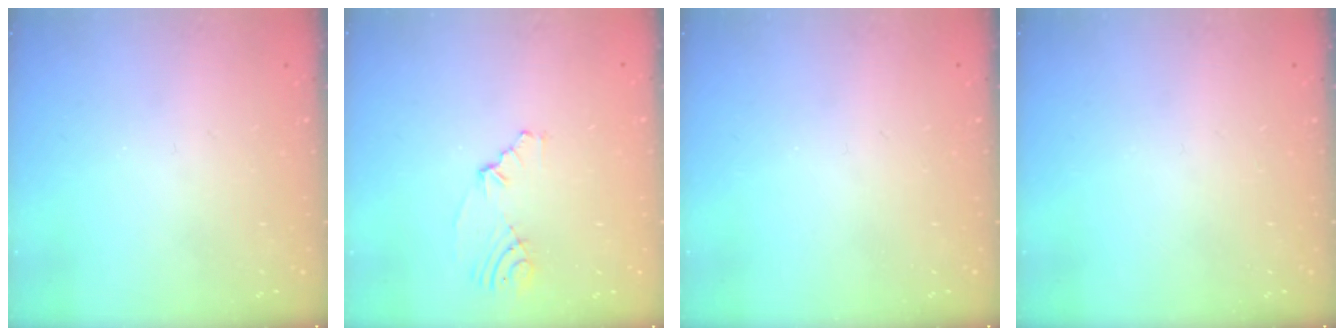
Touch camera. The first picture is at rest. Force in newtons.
{"total": 5.1, "press": 2.3, "slide": 4.6}
{"total": 0.0}
{"total": 0.0}